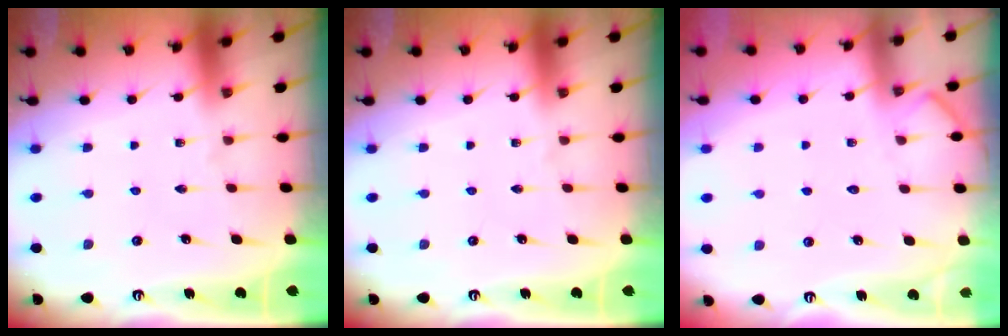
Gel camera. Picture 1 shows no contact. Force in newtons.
{"total": 0.0}
{"total": 3.1, "press": 3.0, "slide": 0.2}